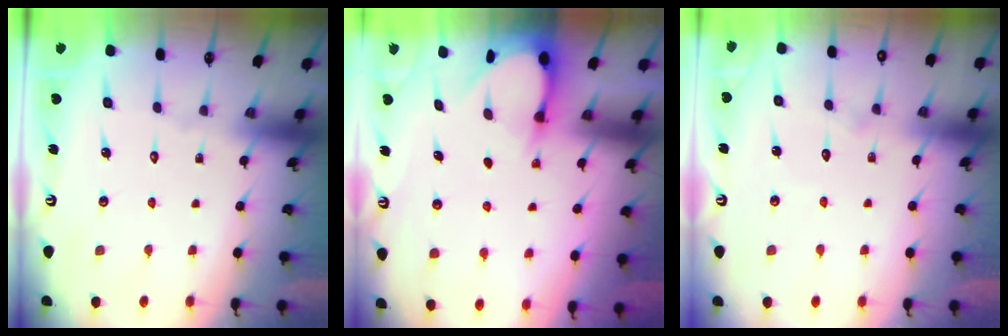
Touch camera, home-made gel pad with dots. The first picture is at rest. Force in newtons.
{"total": 3.3, "press": 3.3, "slide": 0.3}
{"total": 6.3, "press": 6.3, "slide": 0.6}